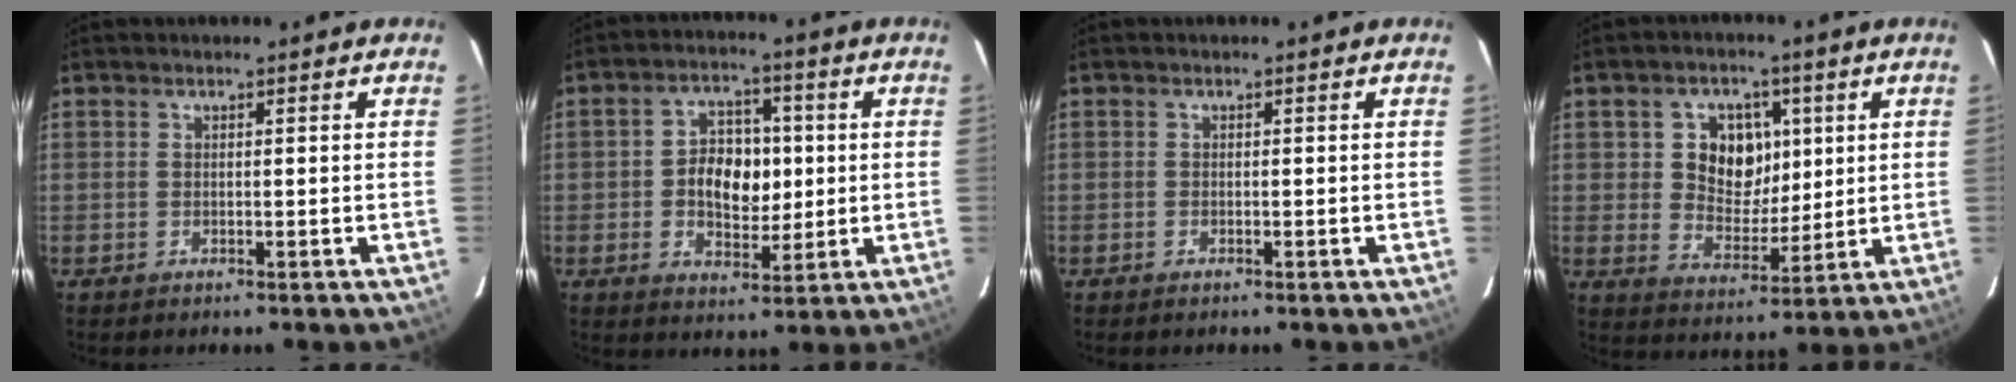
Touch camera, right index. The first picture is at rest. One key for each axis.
{"total": 9.3, "fx": 0.0, "fy": 6.7, "fz": 6.5, "tx": -0.124, "ty": 0.014, "tz": 0.005}
{"total": 0.6, "fx": -0.5, "fy": 0.3, "fz": 0.1, "tx": -0.003, "ty": -0.001, "tz": -0.010}
{"total": 9.7, "fx": 2.3, "fy": 8.0, "fz": 5.0, "tx": -0.096, "ty": 0.006, "tz": 0.044}